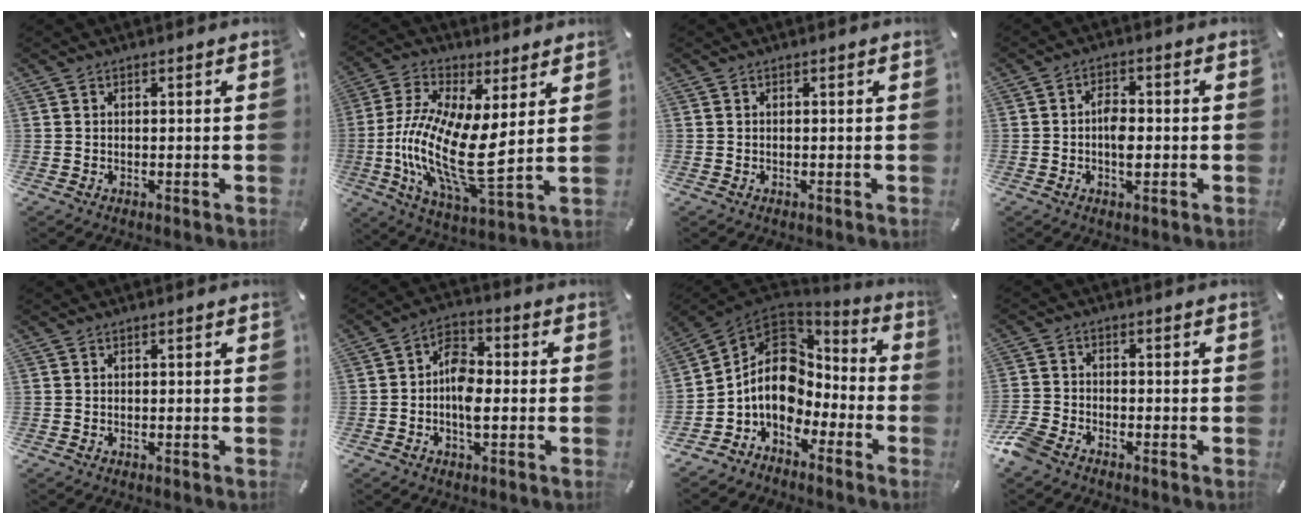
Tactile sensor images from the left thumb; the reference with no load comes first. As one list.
[{"total": 16.7, "force": [-0.3, 5.4, 15.8], "torque": [-0.344, -0.034, -0.005]}, {"total": 0.0}, {"total": 4.5, "force": [-1.0, 2.4, 3.7], "torque": [-0.072, 0.006, -0.018]}, {"total": 0.0}, {"total": 7.2, "force": [-1.4, 4.3, 5.6], "torque": [-0.100, 0.009, -0.024]}, {"total": 11.8, "force": [-0.7, 9.6, 6.9], "torque": [-0.145, -0.001, -0.016]}, {"total": 4.7, "force": [-3.7, 2.3, 1.9], "torque": [-0.059, 0.012, -0.076]}]